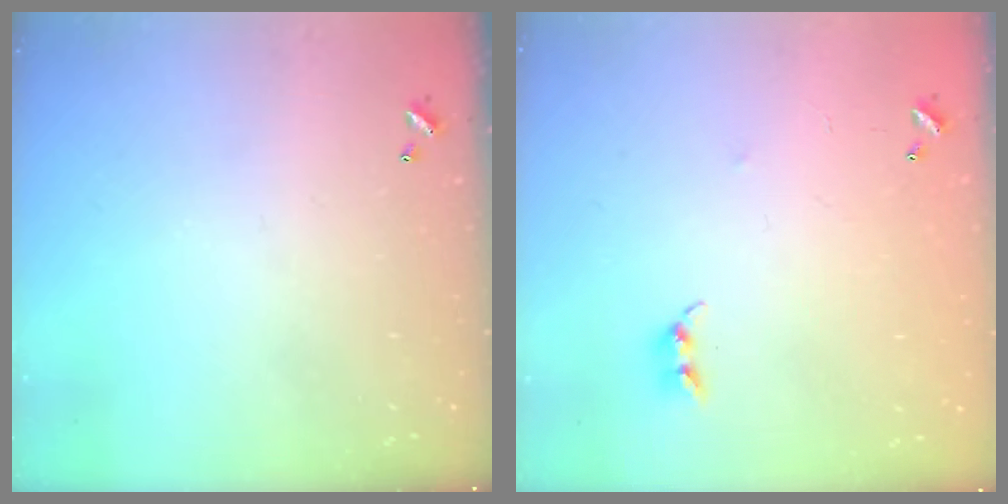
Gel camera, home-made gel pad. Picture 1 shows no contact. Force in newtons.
{"total": 7.4, "press": 7.4, "slide": 0.5}